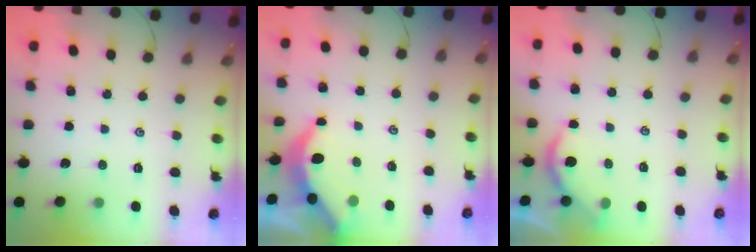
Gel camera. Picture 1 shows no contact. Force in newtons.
{"total": 3.6, "press": 3.6, "slide": 0.4}
{"total": 2.2, "press": 2.2, "slide": 0.2}